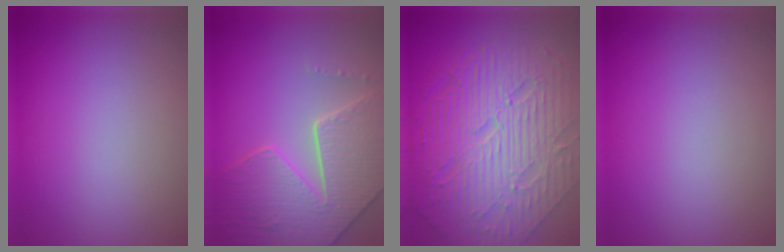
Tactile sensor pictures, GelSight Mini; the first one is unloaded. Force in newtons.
{"total": 7.6, "press": 6.2, "slide": 4.5}
{"total": 11.3, "press": 7.6, "slide": 8.4}
{"total": 0.0}